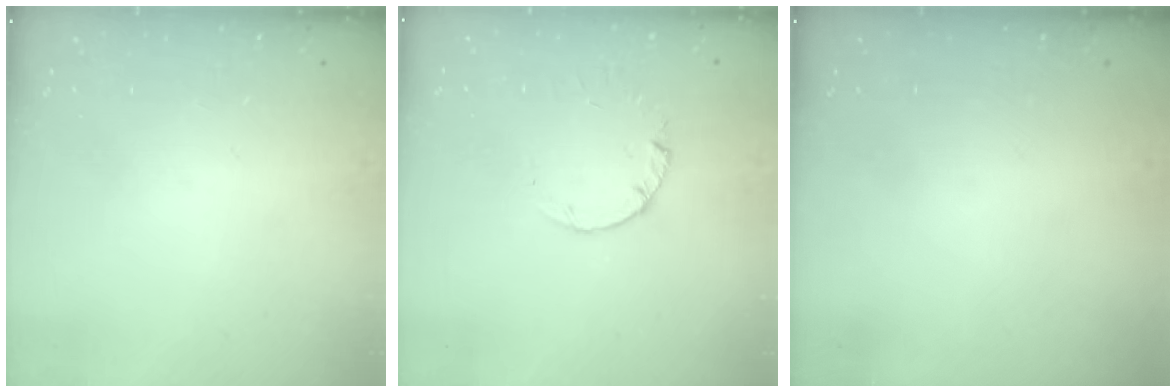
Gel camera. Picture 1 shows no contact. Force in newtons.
{"total": 1.0, "press": 0.9, "slide": 0.3}
{"total": 0.0}